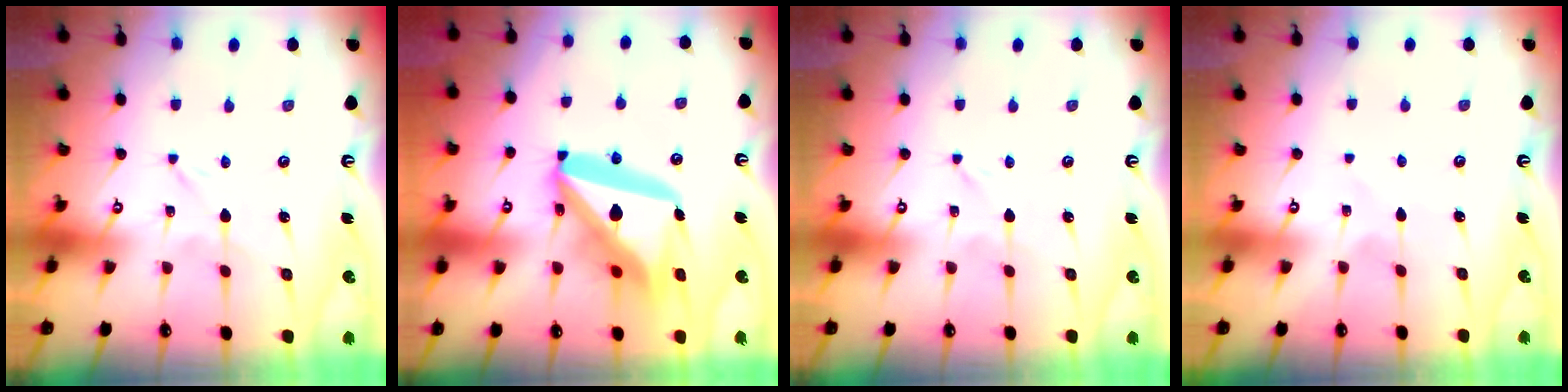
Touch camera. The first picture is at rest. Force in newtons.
{"total": 23.2, "press": 23.1, "slide": 2.7}
{"total": 0.0}
{"total": 2.5, "press": 2.5, "slide": 0.3}